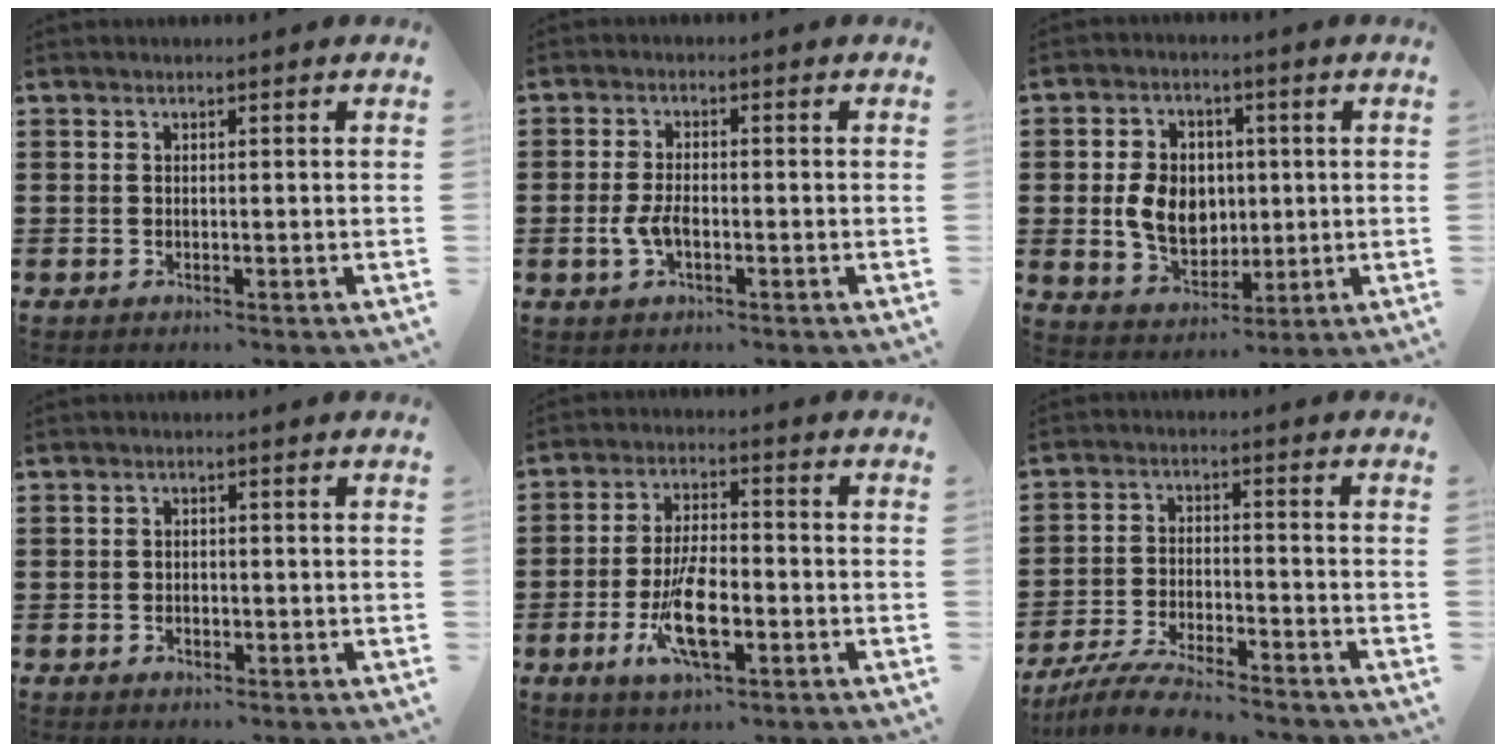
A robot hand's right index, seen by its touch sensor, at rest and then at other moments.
{"total": 3.4, "force": [-1.0, 1.5, 2.9], "torque": [-0.069, -0.004, -0.020]}
{"total": 8.3, "force": [-0.1, 6.2, 5.5], "torque": [-0.110, 0.007, -0.006]}
{"total": 0.8, "force": [-0.4, 0.6, 0.4], "torque": [-0.011, -0.003, -0.008]}
{"total": 9.7, "force": [-3.3, 3.4, 8.5], "torque": [-0.176, -0.013, -0.057]}
{"total": 6.1, "force": [-5.8, 0.3, 1.9], "torque": [-0.051, -0.006, -0.114]}